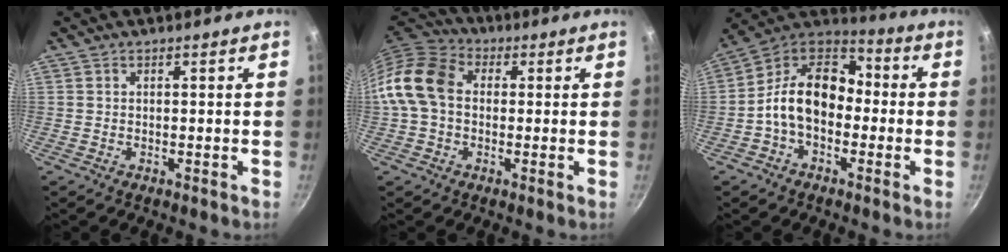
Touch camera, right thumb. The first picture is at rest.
{"total": 11.5, "force": [0.3, 8.6, 7.5], "torque": [-0.122, 0.027, -0.014]}
{"total": 14.8, "force": [-2.2, 10.4, 10.3], "torque": [-0.138, 0.052, -0.063]}